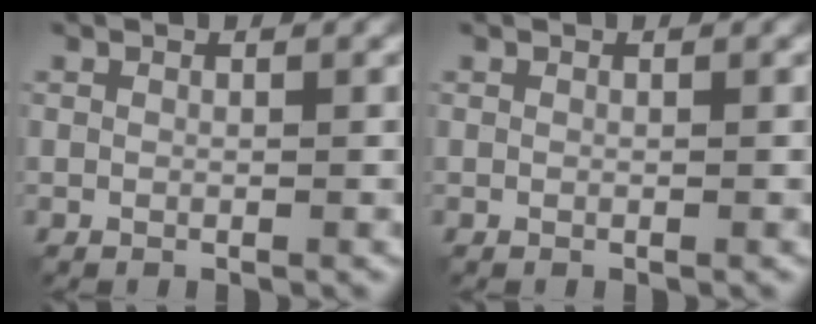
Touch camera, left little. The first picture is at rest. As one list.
[{"total": 0.0}]